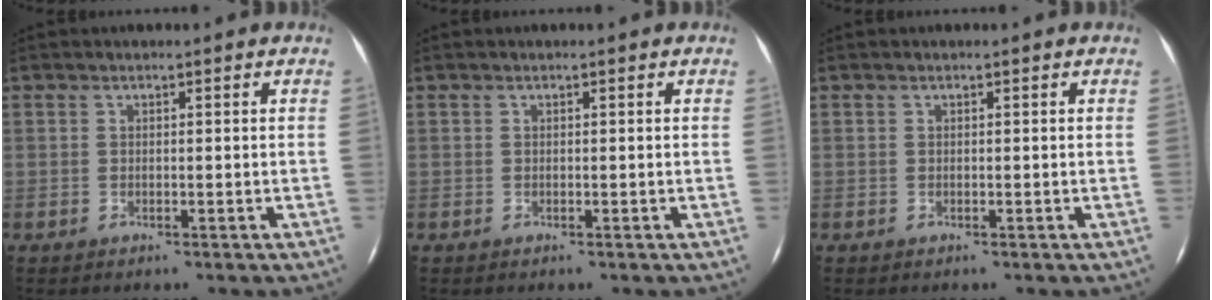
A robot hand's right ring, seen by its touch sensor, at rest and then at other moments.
{"total": 0.0}
{"total": 0.0}